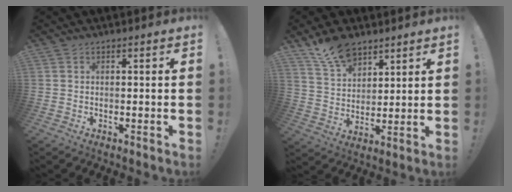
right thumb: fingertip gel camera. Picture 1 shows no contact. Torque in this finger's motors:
{"motor_torque": [0.03, 0.03, 0.09, 0.40, 0.00]}